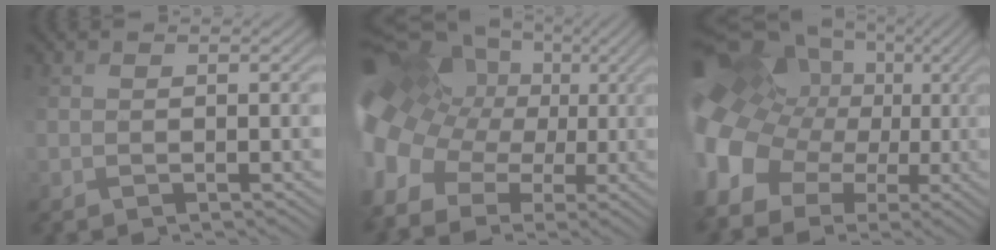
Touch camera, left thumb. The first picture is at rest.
{"total": 14.7, "force": [2.4, 10.8, 9.7], "torque": [-0.236, 0.024, 0.051]}
{"total": 14.6, "force": [1.5, 11.6, 8.8], "torque": [-0.225, 0.011, 0.035]}